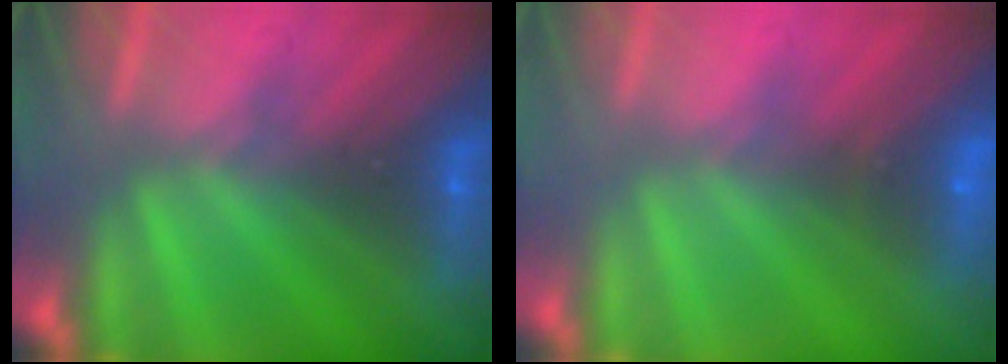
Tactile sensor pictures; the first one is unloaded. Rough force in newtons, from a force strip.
{"total": 2.4}